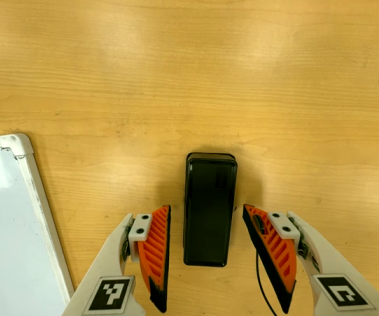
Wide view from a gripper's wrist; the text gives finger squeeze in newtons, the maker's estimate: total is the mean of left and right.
{"total": 0.0}